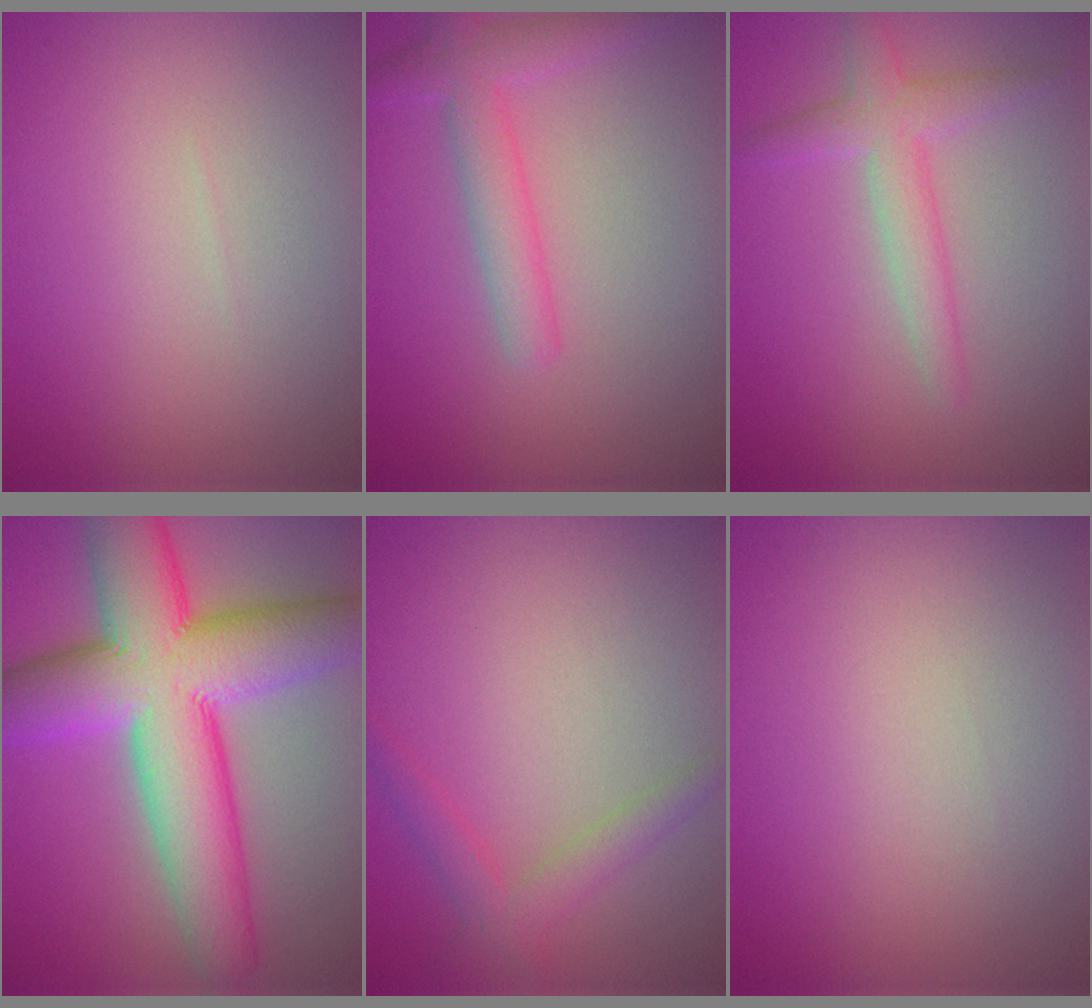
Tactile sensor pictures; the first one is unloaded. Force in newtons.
{"total": 3.4, "press": 3.4, "slide": 0.2}
{"total": 3.1, "press": 3.1, "slide": 0.1}
{"total": 13.0, "press": 13.0, "slide": 0.2}
{"total": 2.3, "press": 2.3, "slide": 0.2}
{"total": 0.0}